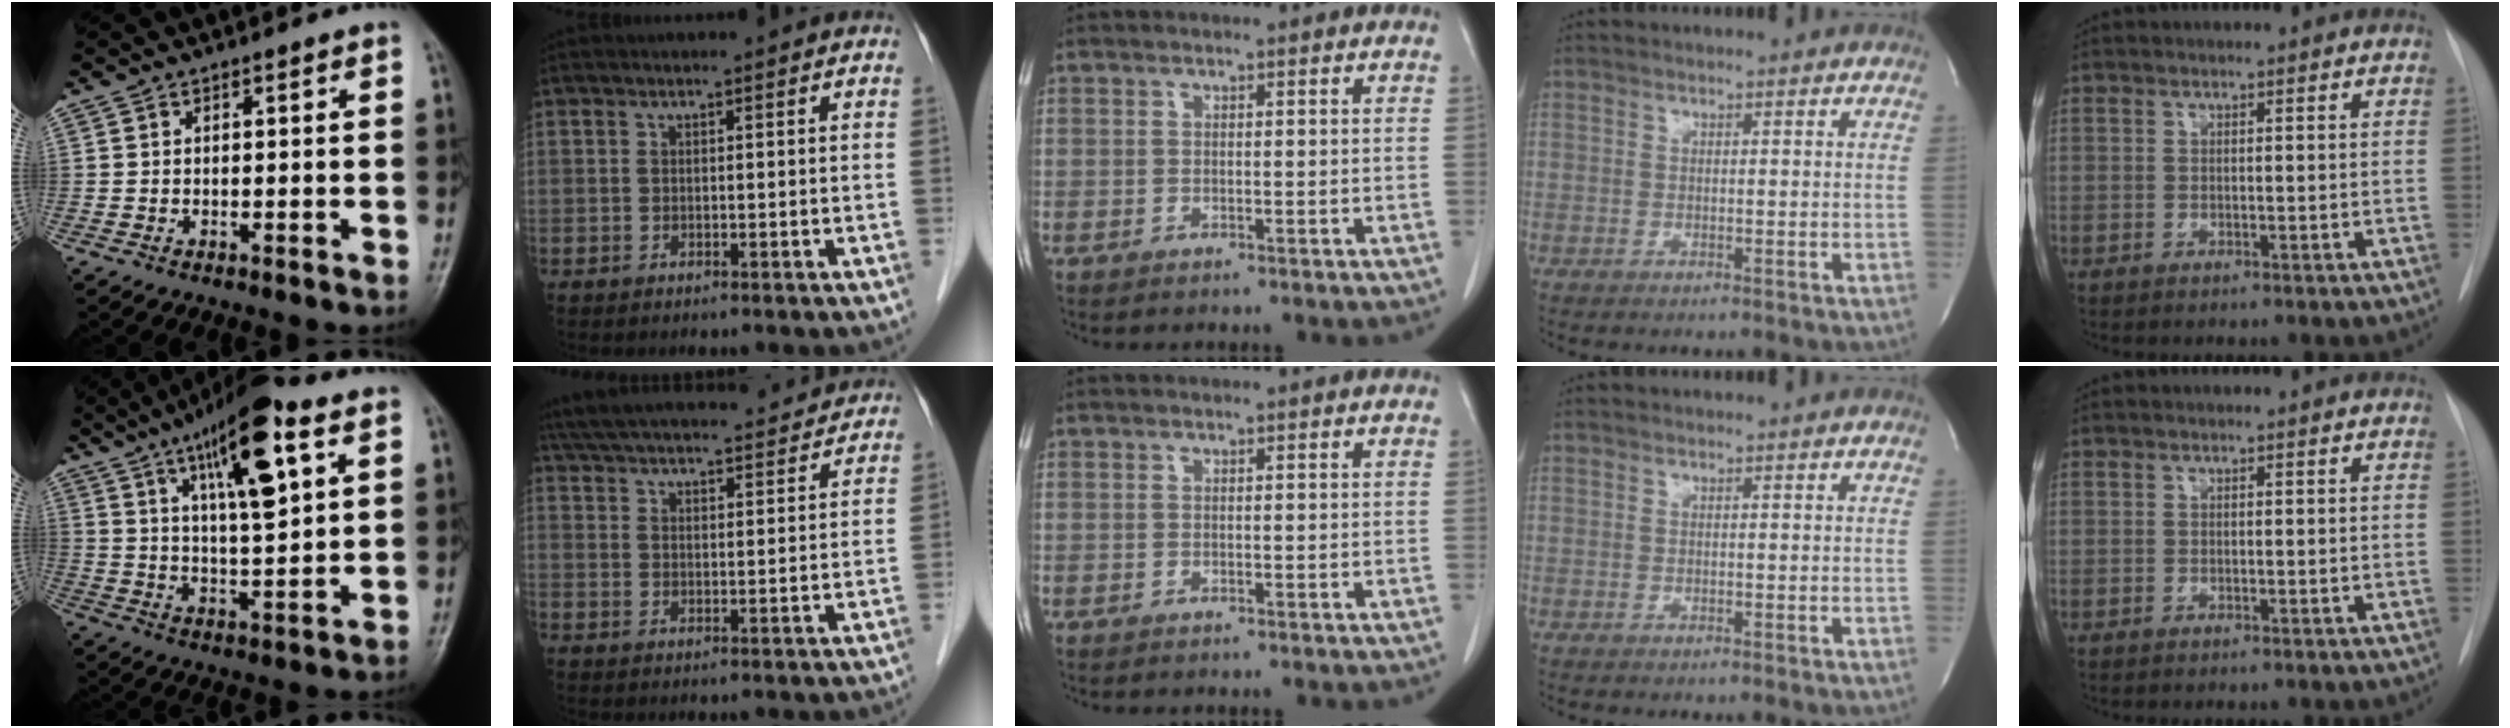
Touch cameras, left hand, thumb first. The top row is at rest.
{"thumb": {"total": 16.9, "force": [7.7, 4.7, 14.3], "torque": [-0.218, -0.017, 0.126]}, "index": {"total": 23.9, "force": [22.0, 3.9, 8.5], "torque": [-0.155, 0.026, 0.307]}}